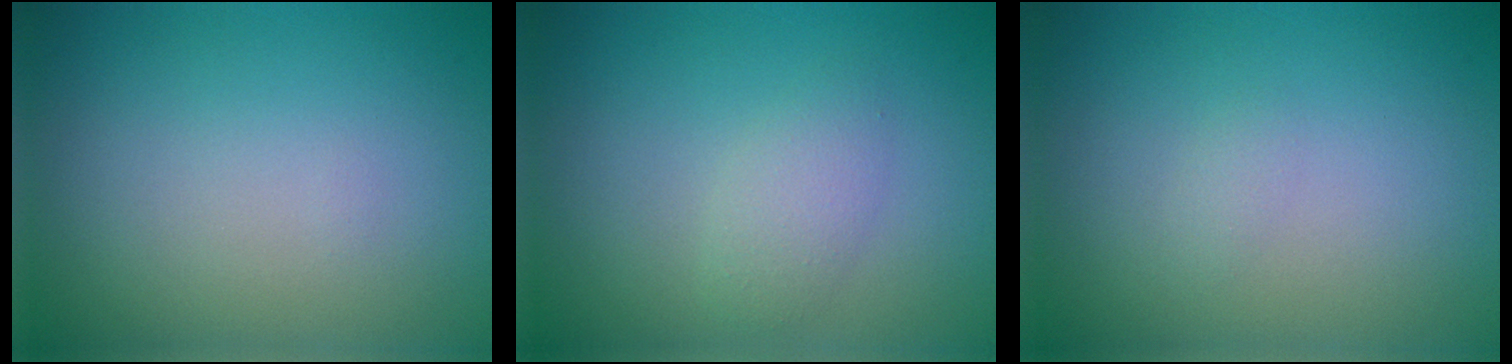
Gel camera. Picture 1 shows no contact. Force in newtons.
{"total": 1.9, "press": 1.9, "slide": 0.1}
{"total": 0.6, "press": 0.6, "slide": 0.0}